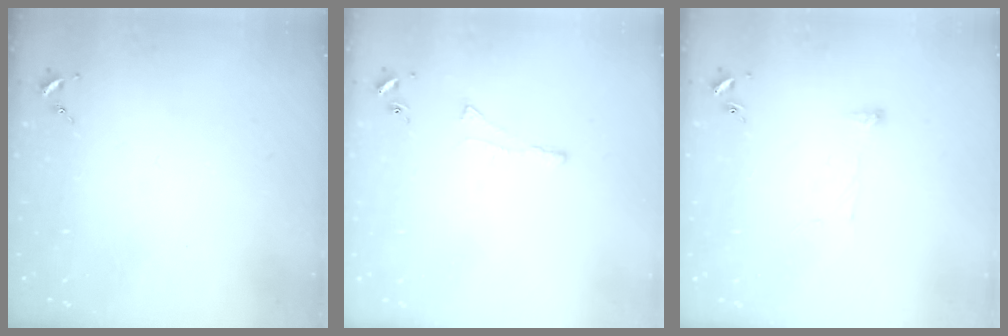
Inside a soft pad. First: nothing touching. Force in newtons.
{"total": 2.9, "press": 2.8, "slide": 0.7}
{"total": 3.8, "press": 3.8, "slide": 0.6}